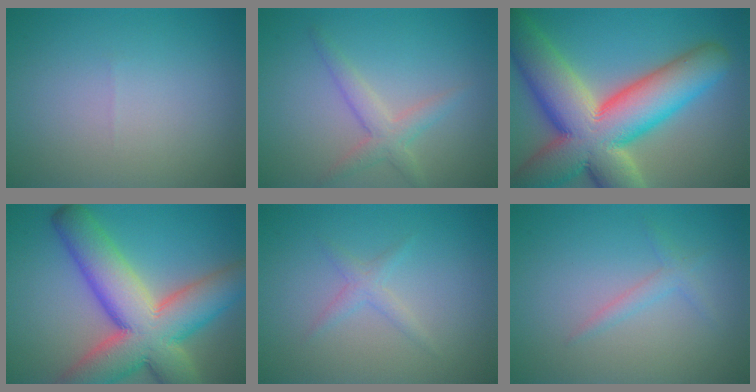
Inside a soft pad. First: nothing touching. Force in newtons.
{"total": 2.5, "press": 2.5, "slide": 0.2}
{"total": 15.8, "press": 15.7, "slide": 0.9}
{"total": 13.1, "press": 13.0, "slide": 0.8}
{"total": 1.3, "press": 1.3, "slide": 0.1}
{"total": 1.3, "press": 1.3, "slide": 0.1}